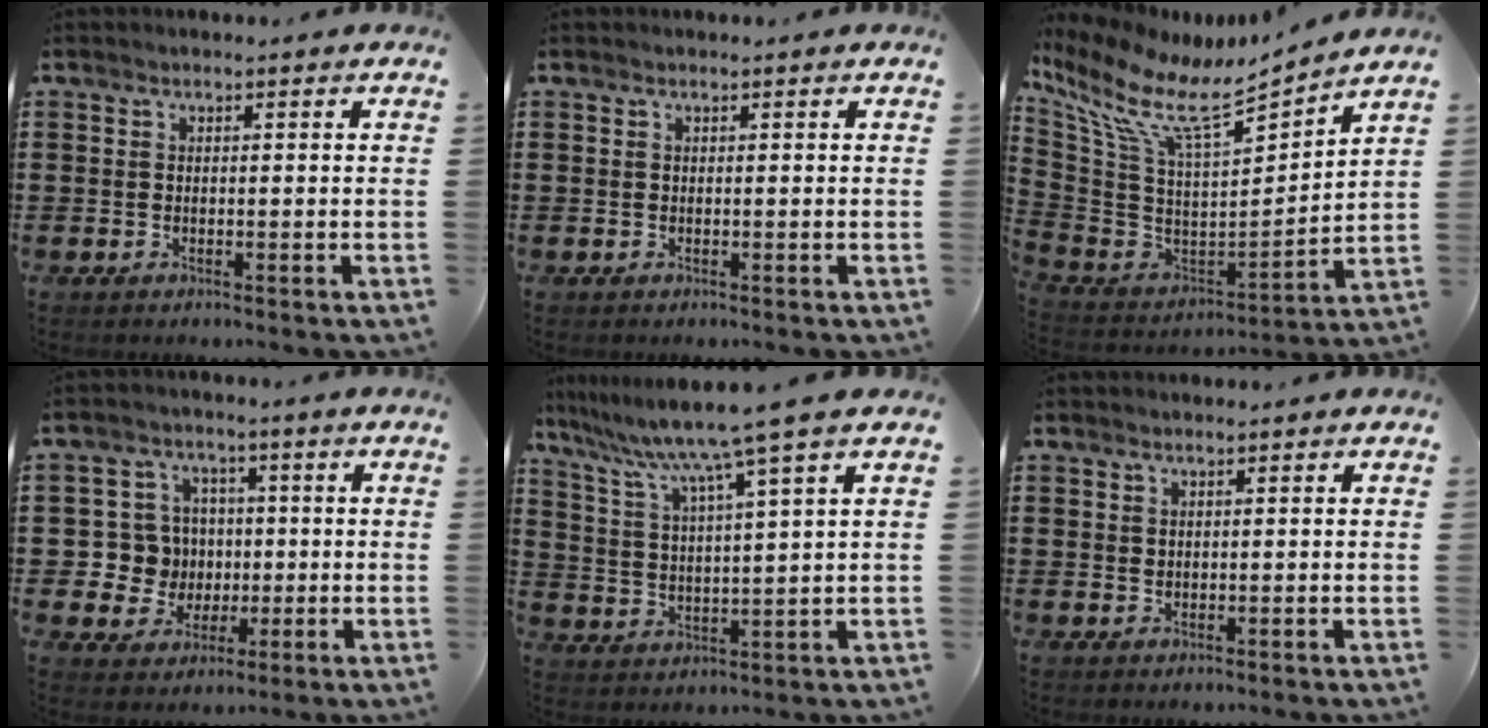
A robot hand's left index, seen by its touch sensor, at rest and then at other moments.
{"total": 0.0}
{"total": 9.6, "force": [7.0, 2.3, 6.2], "torque": [-0.148, -0.058, 0.117]}
{"total": 7.0, "force": [0.3, 6.9, 1.2], "torque": [-0.047, 0.013, 0.011]}
{"total": 8.7, "force": [6.7, -1.4, 5.3], "torque": [-0.126, -0.043, 0.107]}
{"total": 0.8, "force": [0.7, 0.4, 0.2], "torque": [-0.005, 0.002, 0.013]}